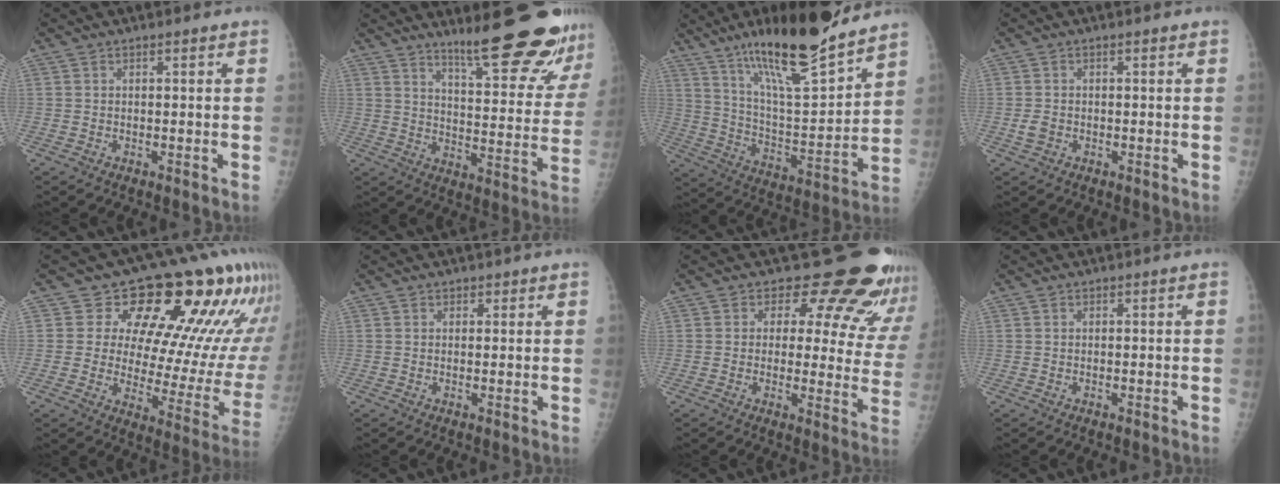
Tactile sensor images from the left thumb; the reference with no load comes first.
{"total": 20.3, "force": [16.0, 2.8, 12.2], "torque": [-0.142, -0.113, 0.223]}
{"total": 22.1, "force": [16.4, 4.0, 14.2], "torque": [-0.211, -0.086, 0.283]}
{"total": 1.8, "force": [-0.2, 1.4, 1.1], "torque": [-0.016, -0.001, -0.001]}
{"total": 20.2, "force": [11.6, 8.9, 13.9], "torque": [-0.132, -0.060, 0.146]}
{"total": 0.9, "force": [0.7, 0.5, 0.1], "torque": [0.012, -0.005, 0.006]}
{"total": 17.7, "force": [14.7, 7.6, 6.4], "torque": [-0.021, -0.102, 0.149]}
{"total": 0.0}